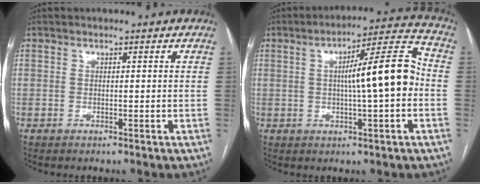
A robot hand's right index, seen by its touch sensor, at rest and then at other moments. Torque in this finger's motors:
{"motor_torque": [1.07, -0.18, 0.55, 0.11]}